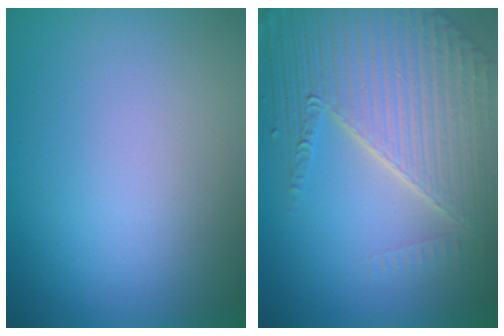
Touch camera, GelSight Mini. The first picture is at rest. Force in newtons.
{"total": 8.9, "press": 5.9, "slide": 6.7}